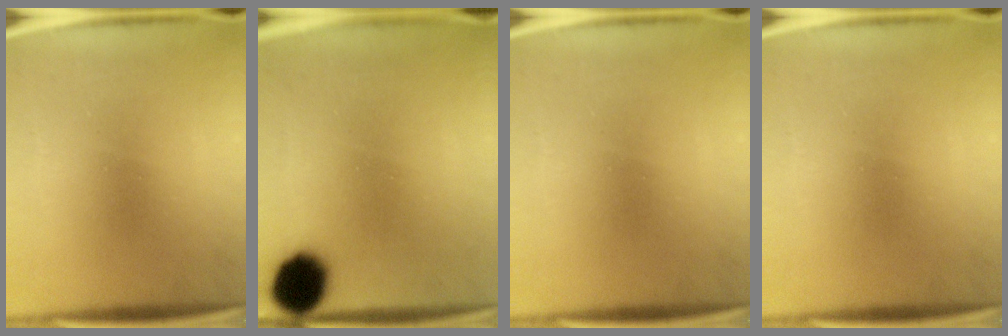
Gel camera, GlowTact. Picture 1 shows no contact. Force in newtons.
{"total": 8.7}
{"total": 0.0}
{"total": 0.0}